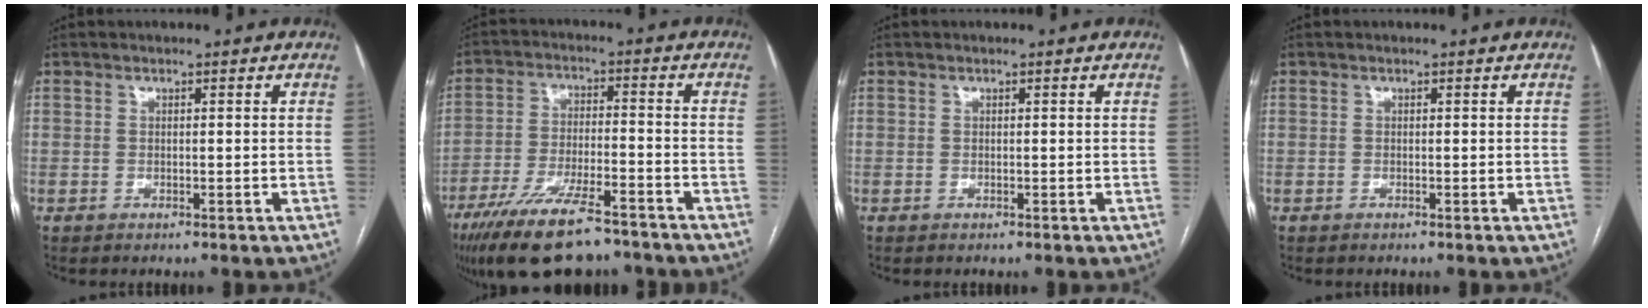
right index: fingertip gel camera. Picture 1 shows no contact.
{"total": 14.9, "force": [-11.2, 3.4, 9.3], "torque": [-0.178, -0.028, -0.188]}
{"total": 0.0}
{"total": 0.0}